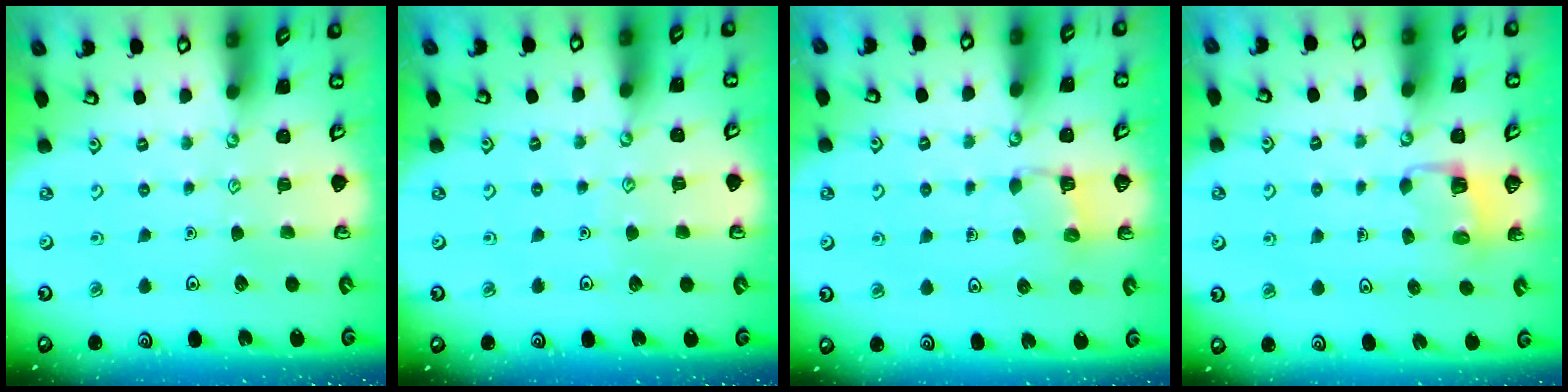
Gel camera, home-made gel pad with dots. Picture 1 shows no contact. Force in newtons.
{"total": 3.3, "press": 3.2, "slide": 0.3}
{"total": 4.1, "press": 4.1, "slide": 0.4}
{"total": 3.3, "press": 3.3, "slide": 0.2}